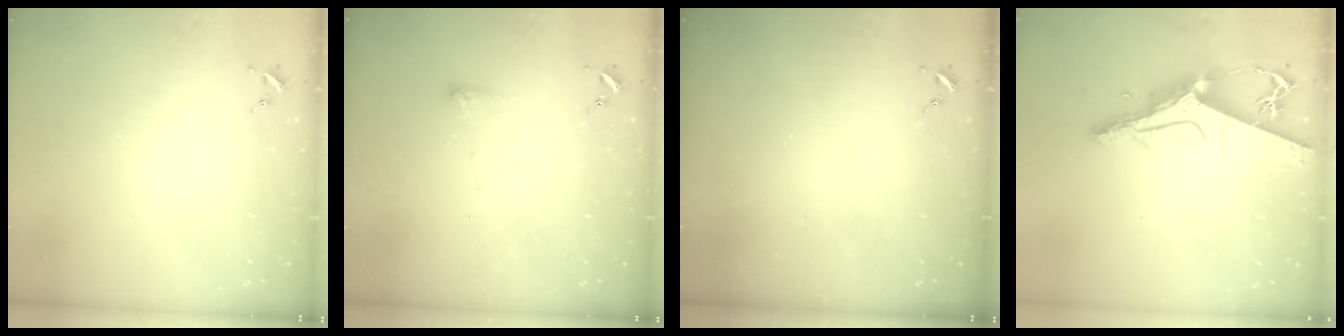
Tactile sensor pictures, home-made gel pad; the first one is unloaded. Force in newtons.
{"total": 3.7, "press": 3.7, "slide": 0.4}
{"total": 0.0}
{"total": 13.2, "press": 13.1, "slide": 1.4}